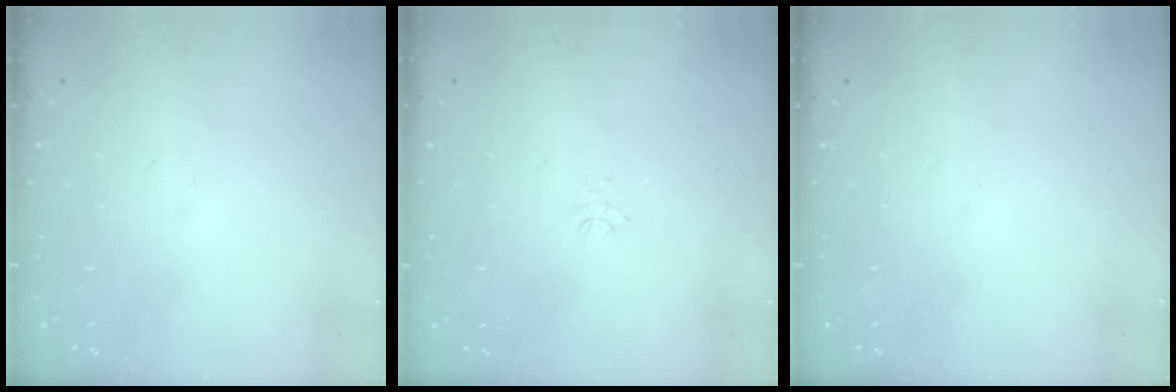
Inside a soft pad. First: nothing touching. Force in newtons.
{"total": 2.9, "press": 2.9, "slide": 0.3}
{"total": 0.0}